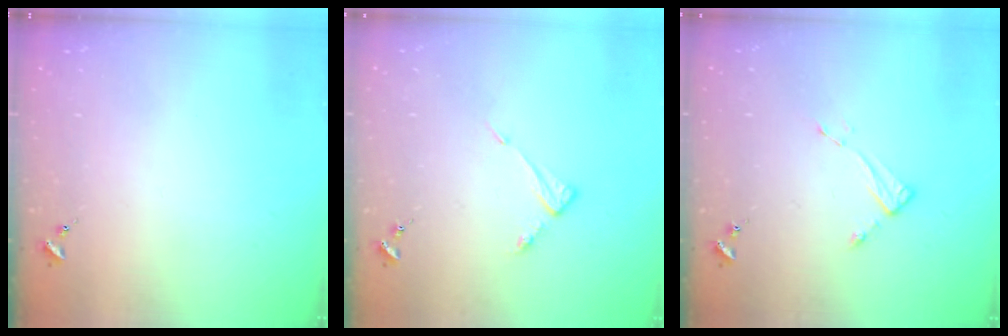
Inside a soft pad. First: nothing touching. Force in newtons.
{"total": 5.3, "press": 5.3, "slide": 0.4}
{"total": 3.8, "press": 3.8, "slide": 0.3}